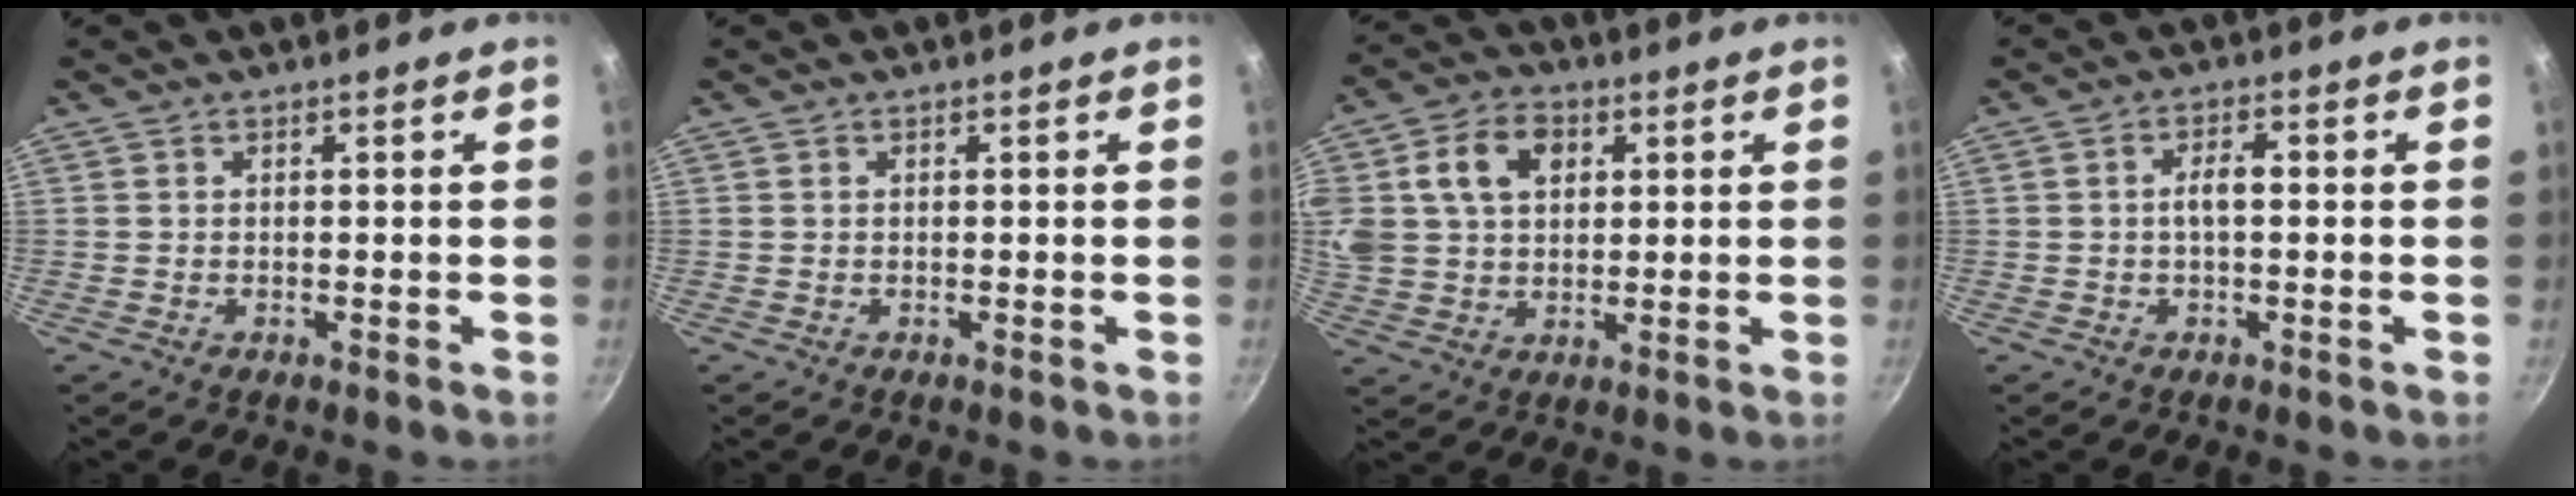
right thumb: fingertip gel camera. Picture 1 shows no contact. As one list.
[{"total": 0.0}, {"total": 16.5, "force": [4.8, 12.3, 10.0], "torque": [-0.202, 0.022, 0.085]}, {"total": 3.4, "force": [0.0, 1.5, 3.0], "torque": [-0.052, 0.015, -0.003]}]